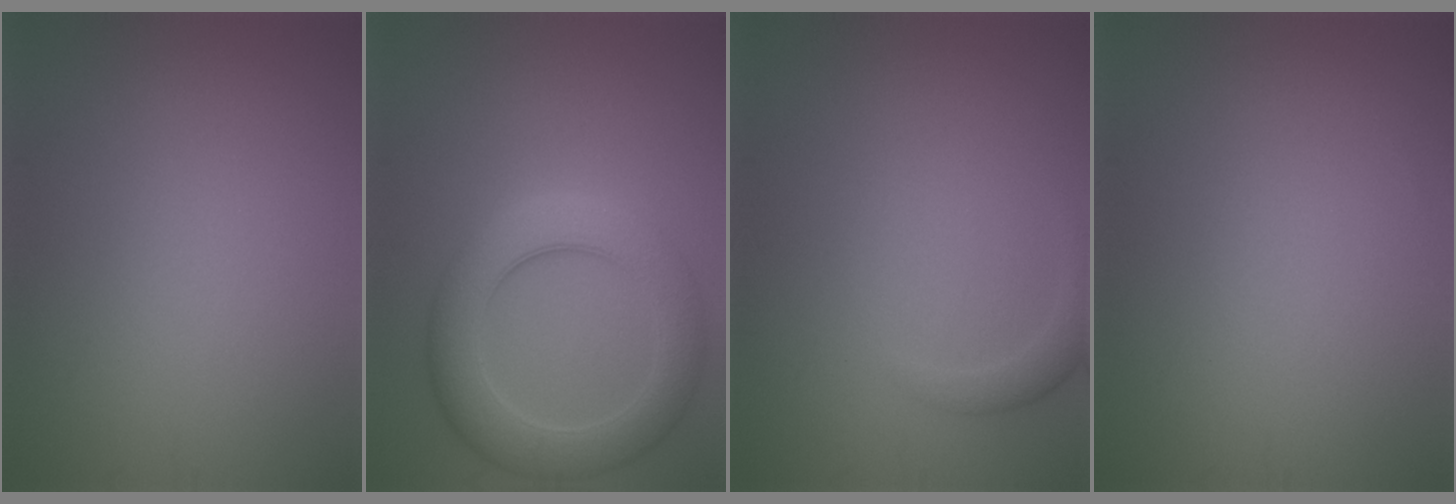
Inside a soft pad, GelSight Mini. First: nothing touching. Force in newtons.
{"total": 6.6, "press": 6.6, "slide": 0.0}
{"total": 1.4, "press": 1.4, "slide": 0.1}
{"total": 0.0}